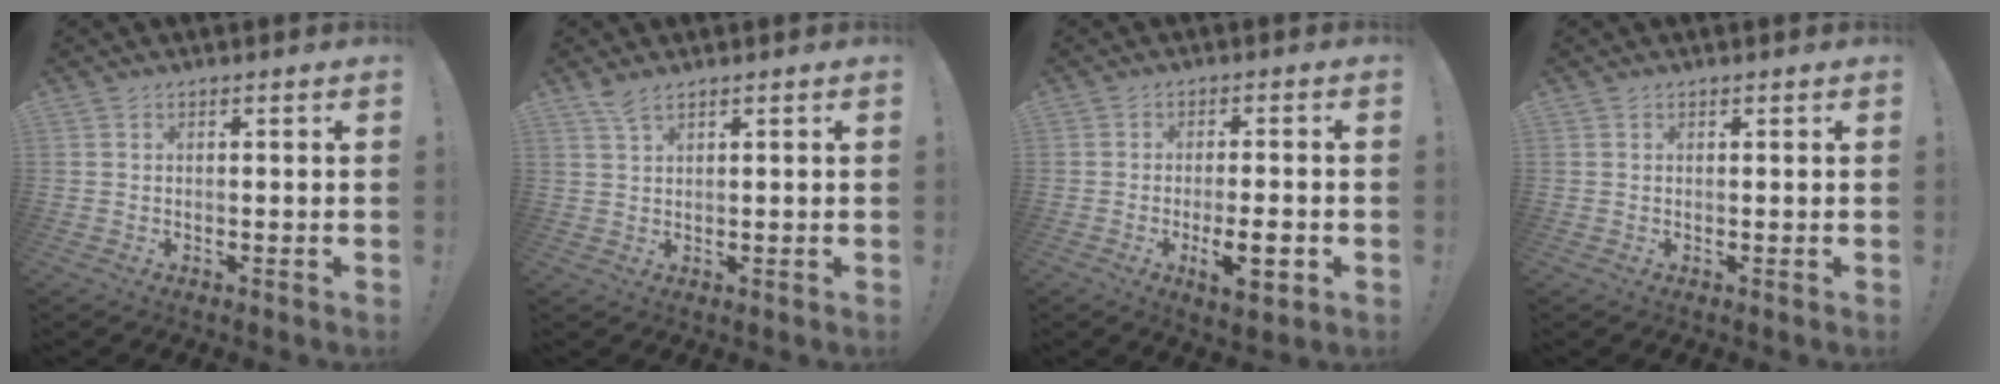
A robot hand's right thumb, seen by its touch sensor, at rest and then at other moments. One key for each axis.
{"total": 3.1, "fx": 2.3, "fy": 0.9, "fz": 1.7, "tx": -0.038, "ty": -0.011, "tz": 0.042}
{"total": 9.2, "fx": -2.8, "fy": 2.6, "fz": 8.3, "tx": -0.131, "ty": 0.001, "tz": -0.046}
{"total": 0.0}